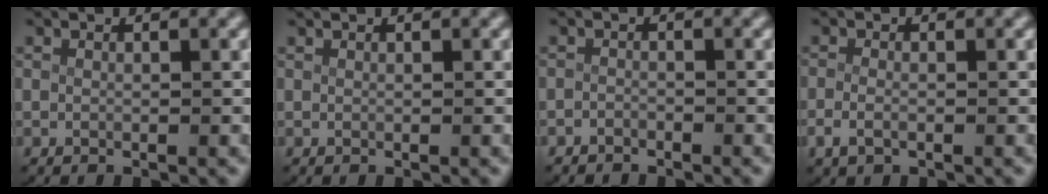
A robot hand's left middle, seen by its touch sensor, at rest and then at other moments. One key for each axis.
{"total": 0.0}
{"total": 1.6, "fx": -1.5, "fy": 0.4, "fz": -0.2, "tx": -0.004, "ty": -0.016, "tz": -0.021}
{"total": 2.0, "fx": -1.3, "fy": 1.1, "fz": 1.2, "tx": -0.044, "ty": -0.015, "tz": -0.015}